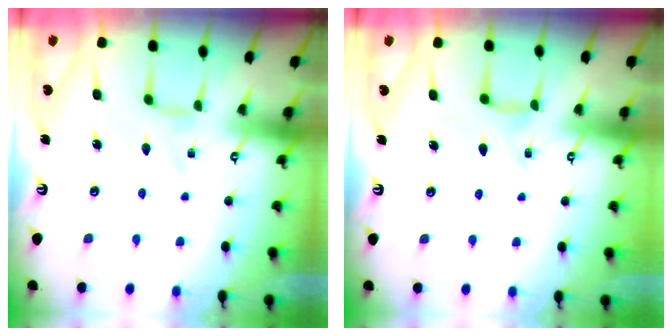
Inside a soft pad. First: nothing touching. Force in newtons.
{"total": 6.9, "press": 6.9, "slide": 0.6}